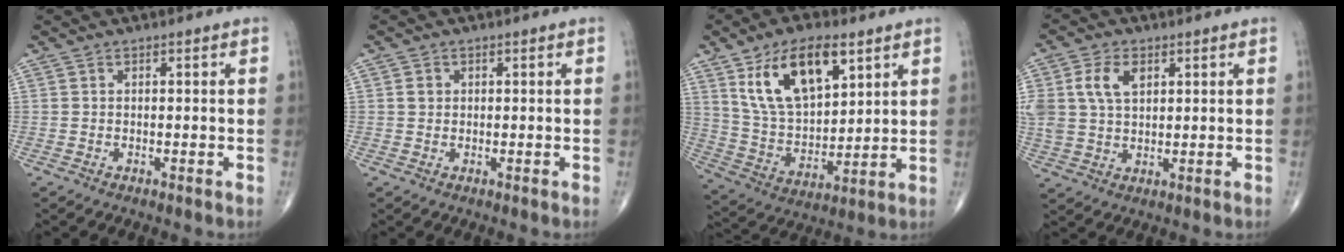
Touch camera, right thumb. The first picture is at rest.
{"total": 1.4, "force": [0.3, 1.3, 0.6], "torque": [-0.006, 0.000, 0.005]}
{"total": 17.2, "force": [8.3, 8.6, 12.3], "torque": [-0.192, -0.029, 0.164]}
{"total": 9.0, "force": [2.9, 5.8, 6.2], "torque": [-0.125, 0.001, 0.061]}